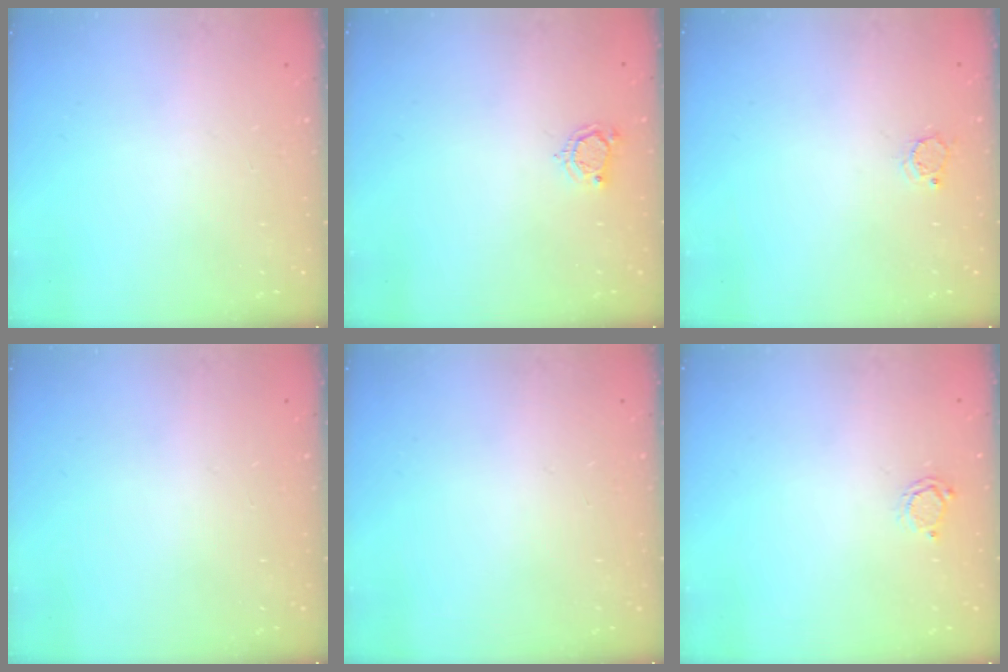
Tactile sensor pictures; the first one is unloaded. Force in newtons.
{"total": 4.2, "press": 4.1, "slide": 0.6}
{"total": 3.6, "press": 3.6, "slide": 0.1}
{"total": 0.0}
{"total": 0.0}
{"total": 2.2, "press": 2.1, "slide": 0.3}